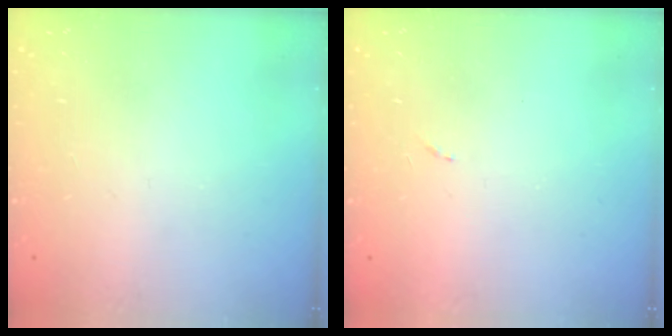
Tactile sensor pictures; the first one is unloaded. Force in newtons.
{"total": 4.2, "press": 4.1, "slide": 0.7}